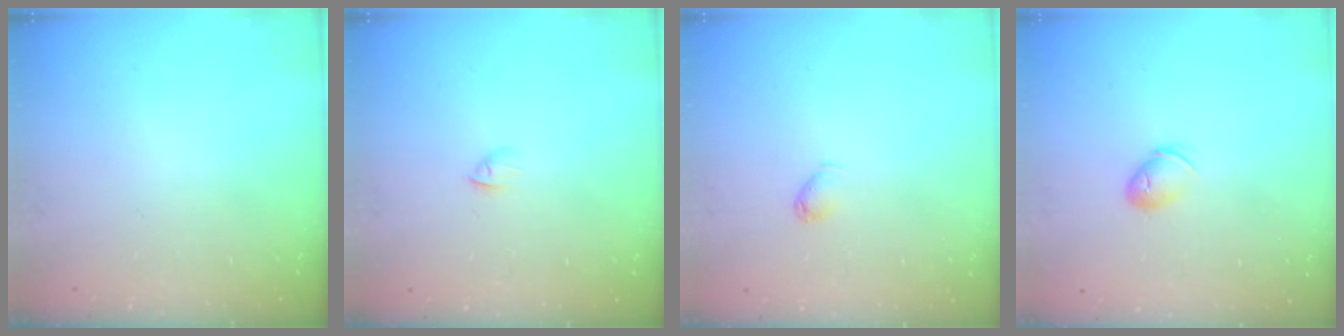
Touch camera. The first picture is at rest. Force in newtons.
{"total": 2.8, "press": 2.7, "slide": 0.7}
{"total": 2.5, "press": 2.5, "slide": 0.5}
{"total": 7.1, "press": 7.0, "slide": 1.1}